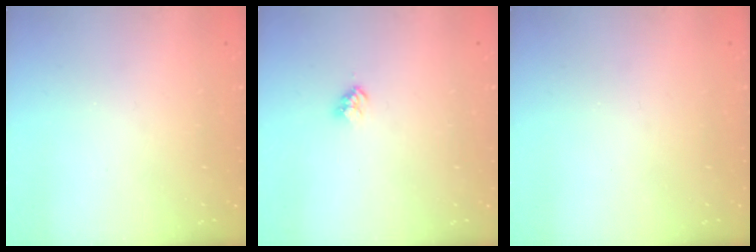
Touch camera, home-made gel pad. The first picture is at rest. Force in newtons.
{"total": 2.8, "press": 2.8, "slide": 0.4}
{"total": 0.5, "press": 0.5, "slide": 0.1}